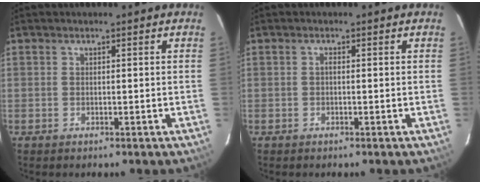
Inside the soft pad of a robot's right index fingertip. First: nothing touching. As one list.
[{"total": 0.5, "force": [-0.1, 0.2, 0.4], "torque": [-0.006, 0.004, -0.005]}]